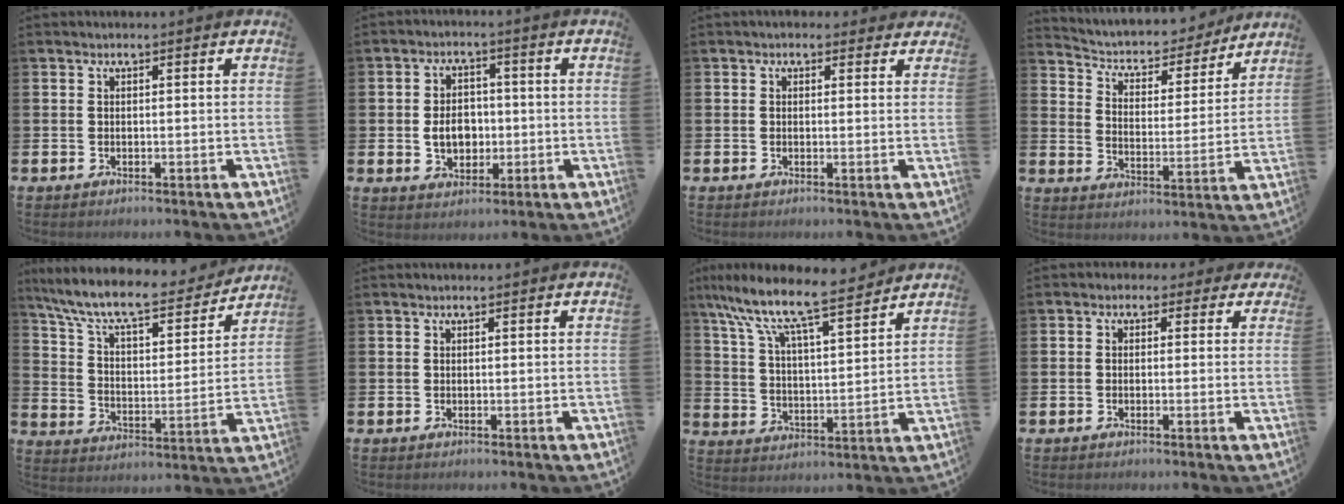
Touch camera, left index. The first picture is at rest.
{"total": 5.0, "force": [-0.5, 3.9, 3.1], "torque": [-0.037, 0.001, -0.019]}
{"total": 1.4, "force": [1.1, 0.9, 0.2], "torque": [0.008, 0.002, 0.016]}
{"total": 5.2, "force": [4.8, 1.7, 0.9], "torque": [-0.048, -0.041, 0.077]}
{"total": 10.0, "force": [8.9, 2.1, 4.0], "torque": [-0.109, -0.061, 0.150]}
{"total": 0.0}
{"total": 9.7, "force": [8.6, 1.4, 4.3], "torque": [-0.115, -0.062, 0.143]}
{"total": 1.2, "force": [0.1, 1.1, 0.2], "torque": [-0.001, 0.006, -0.003]}